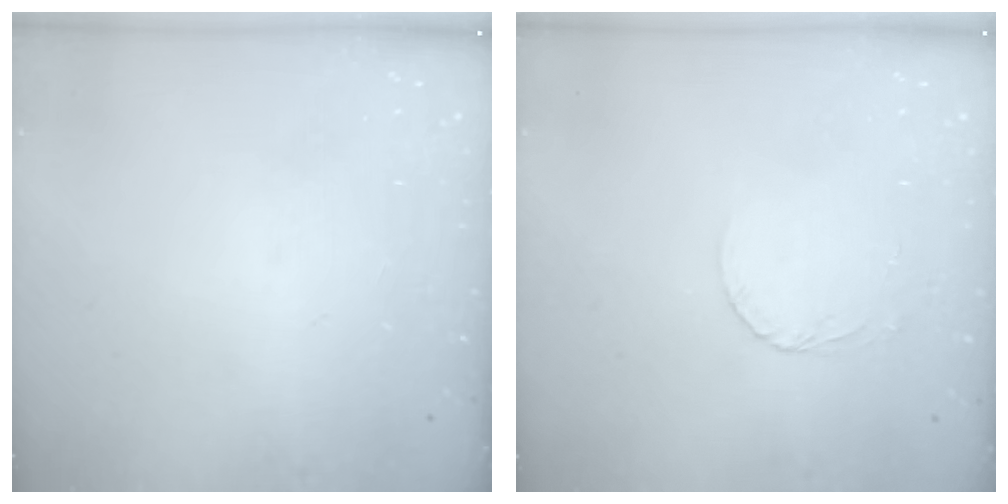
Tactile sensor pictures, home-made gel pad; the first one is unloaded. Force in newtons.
{"total": 2.6, "press": 2.6, "slide": 0.1}